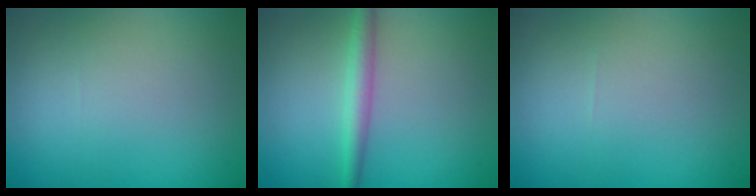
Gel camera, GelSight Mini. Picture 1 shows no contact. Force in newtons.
{"total": 2.3, "press": 2.3, "slide": 0.1}
{"total": 0.0}